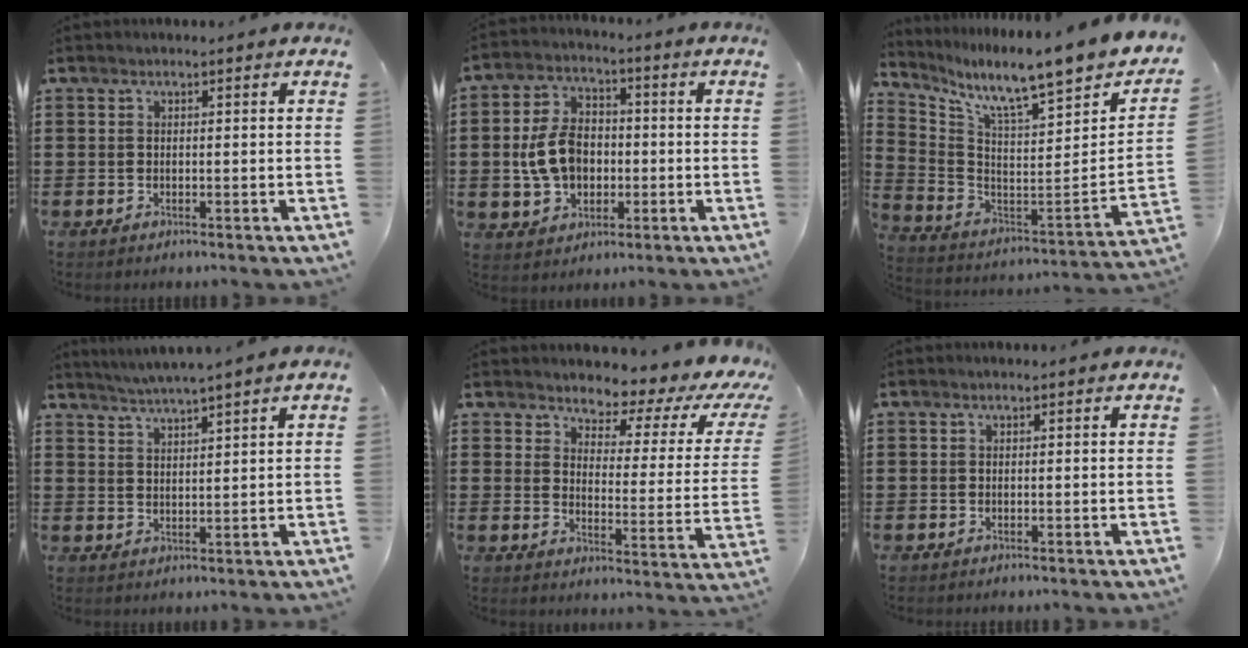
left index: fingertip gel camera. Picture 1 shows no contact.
{"total": 8.6, "force": [-0.8, 6.2, 5.8], "torque": [-0.140, 0.010, -0.018]}
{"total": 8.9, "force": [7.2, 0.4, 5.2], "torque": [-0.110, -0.080, 0.109]}
{"total": 2.6, "force": [2.3, -0.8, 0.7], "torque": [-0.021, -0.010, 0.042]}
{"total": 3.8, "force": [3.2, 1.3, 1.6], "torque": [-0.040, -0.035, 0.043]}
{"total": 0.0}